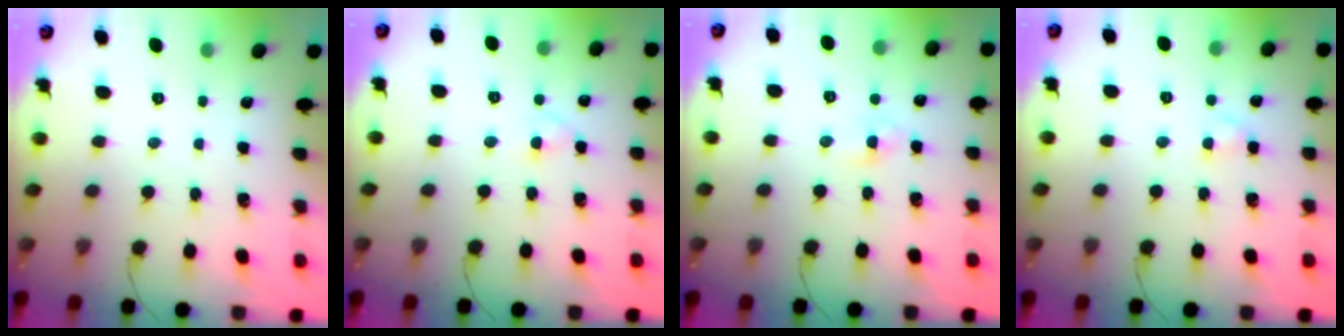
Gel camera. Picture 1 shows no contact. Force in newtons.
{"total": 3.0, "press": 2.7, "slide": 1.3}
{"total": 2.1, "press": 1.8, "slide": 1.0}
{"total": 2.7, "press": 2.5, "slide": 1.2}